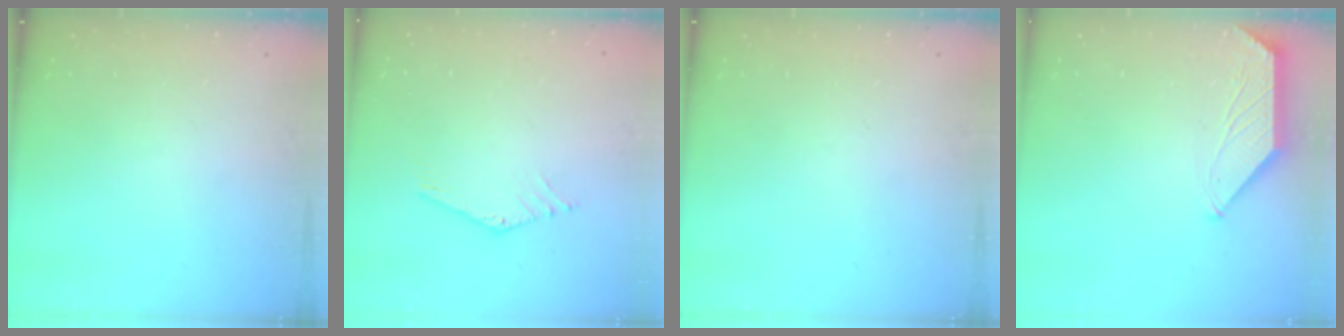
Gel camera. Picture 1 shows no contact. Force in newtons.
{"total": 1.6, "press": 1.6, "slide": 0.0}
{"total": 0.0}
{"total": 0.9, "press": 0.9, "slide": 0.2}